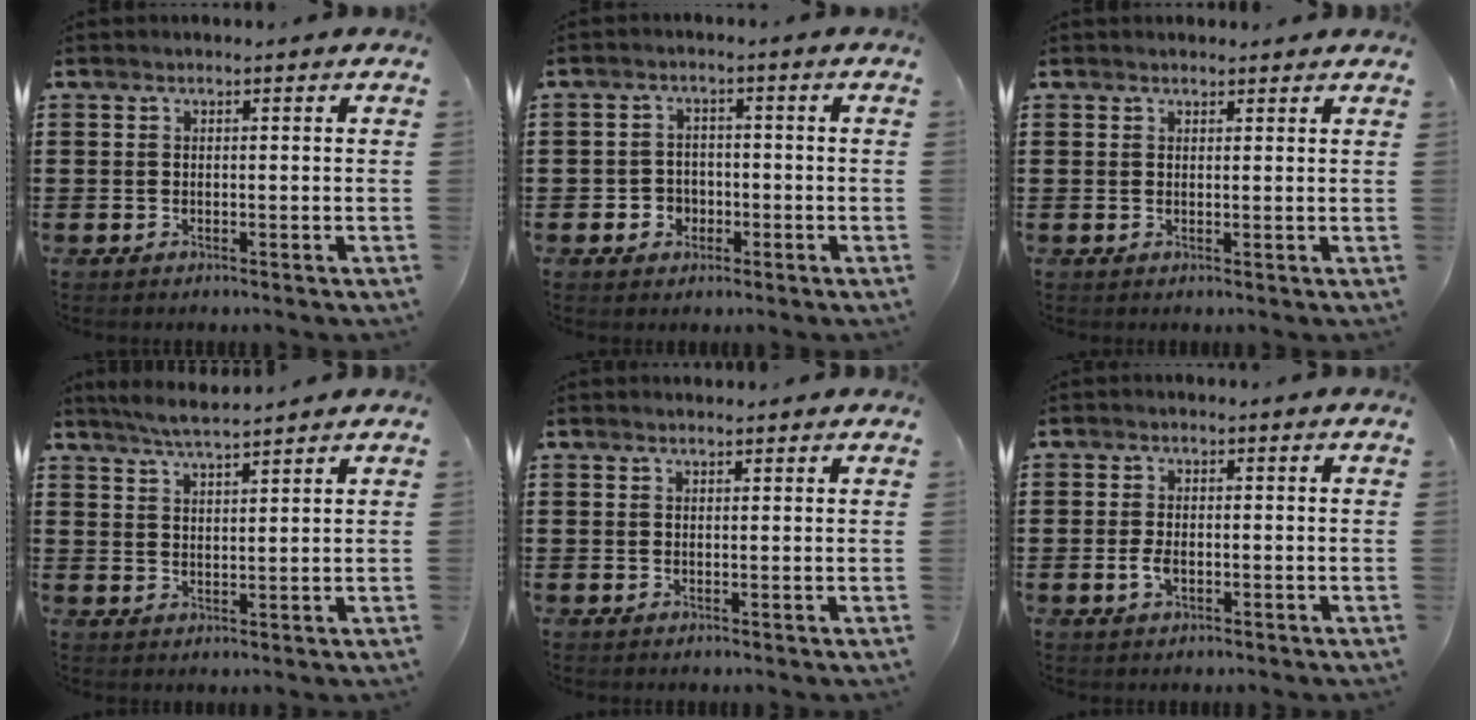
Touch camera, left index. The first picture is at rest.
{"total": 2.8, "force": [-1.4, 2.3, 0.7], "torque": [-0.021, 0.004, -0.031]}
{"total": 1.2, "force": [1.1, 0.2, 0.1], "torque": [-0.004, 0.002, 0.023]}
{"total": 4.5, "force": [4.1, 0.0, 1.7], "torque": [-0.045, -0.008, 0.074]}
{"total": 1.1, "force": [1.0, 0.1, 0.4], "torque": [-0.008, 0.000, 0.019]}
{"total": 2.3, "force": [-0.5, 1.2, 1.9], "torque": [-0.053, -0.004, -0.013]}